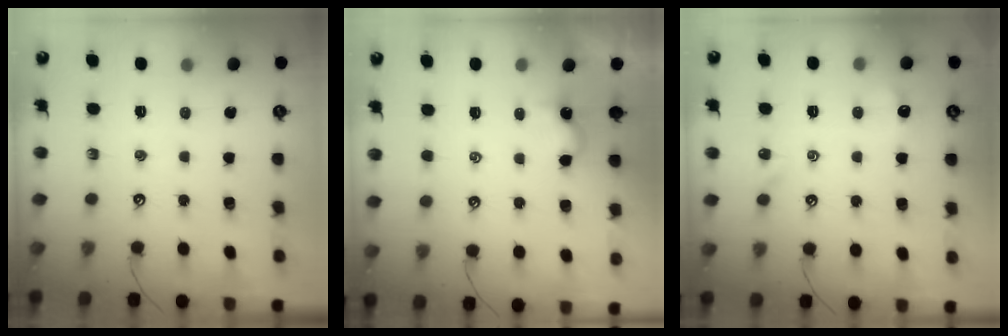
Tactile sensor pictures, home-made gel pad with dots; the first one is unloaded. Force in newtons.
{"total": 1.2, "press": 1.1, "slide": 0.3}
{"total": 2.4, "press": 2.4, "slide": 0.6}